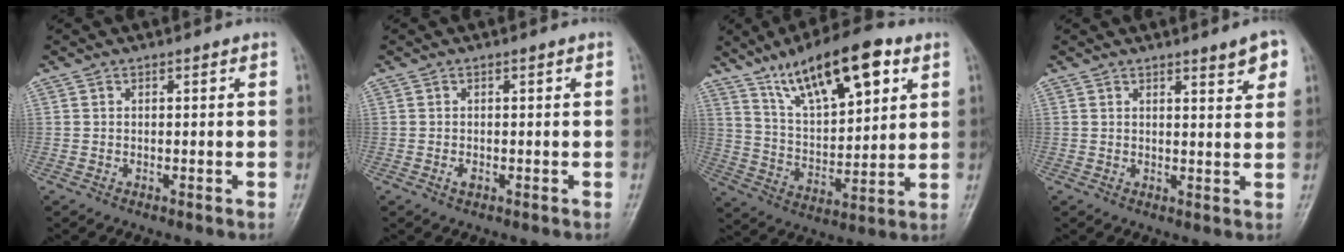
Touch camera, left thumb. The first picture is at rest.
{"total": 1.0, "force": [-0.3, 0.5, 0.8], "torque": [-0.016, 0.001, -0.006]}
{"total": 18.1, "force": [10.0, 6.7, 13.6], "torque": [-0.190, -0.034, 0.175]}
{"total": 4.3, "force": [2.6, 0.9, 3.3], "torque": [-0.035, -0.016, 0.034]}